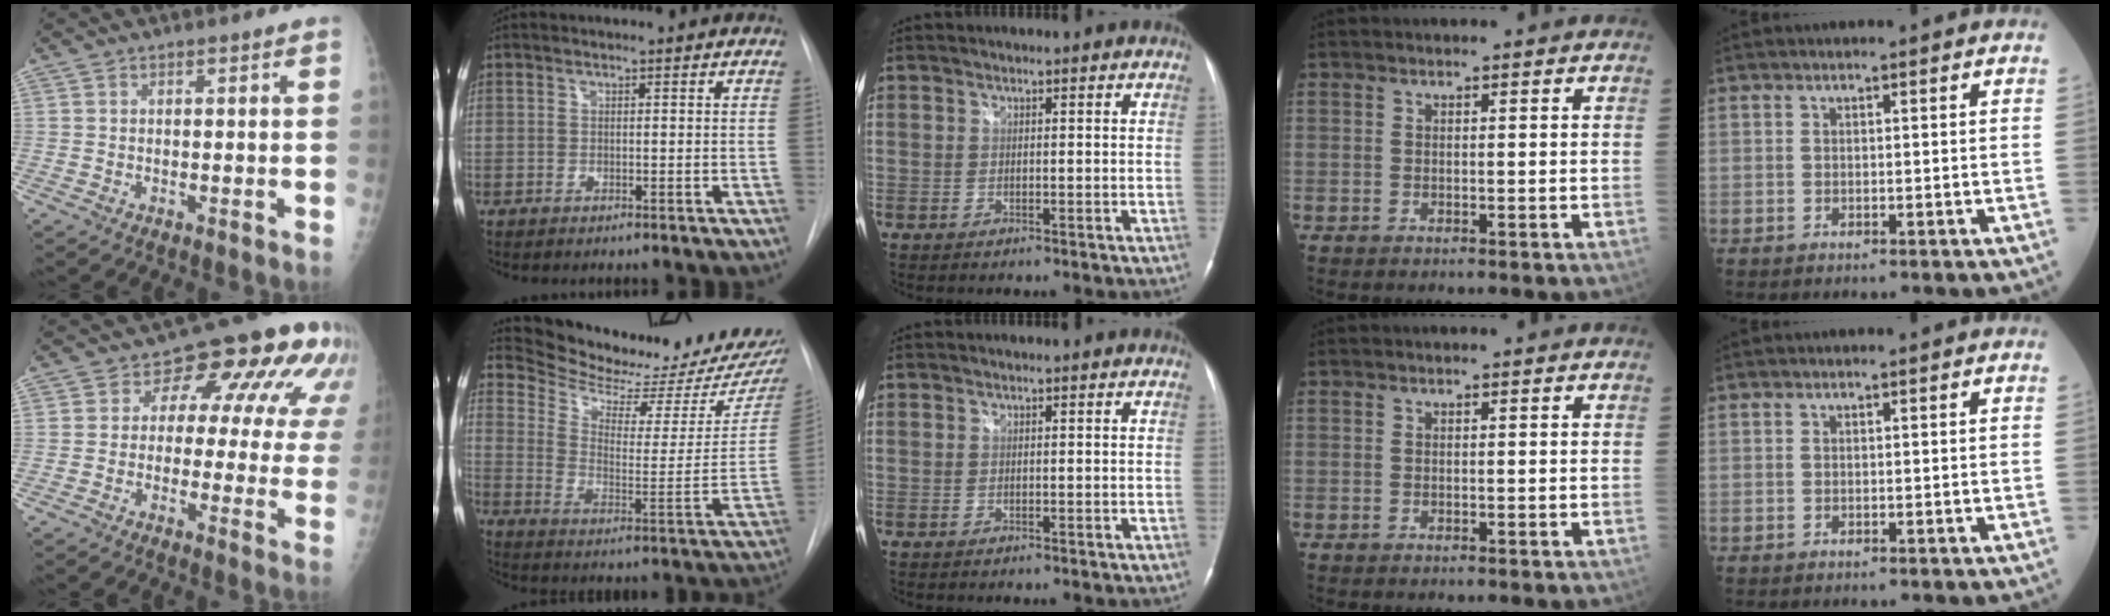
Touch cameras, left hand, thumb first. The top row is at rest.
{"thumb": {"total": 15.5, "force": [5.0, 9.1, 11.5], "torque": [-0.089, 0.017, 0.048]}, "index": {"total": 20.1, "force": [19.2, 1.2, 6.0], "torque": [-0.098, -0.105, 0.263]}}